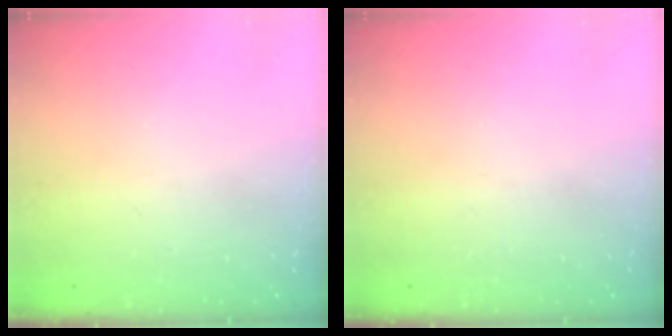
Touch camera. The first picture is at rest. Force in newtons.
{"total": 0.0}